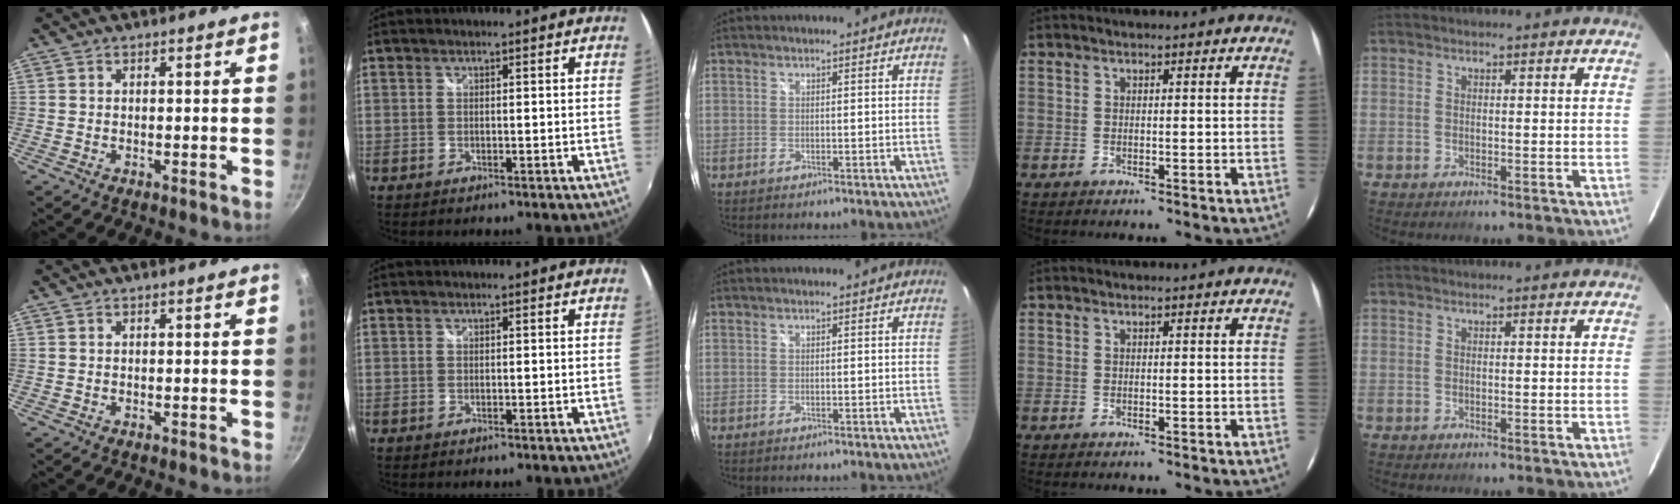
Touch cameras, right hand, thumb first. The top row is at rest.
{}